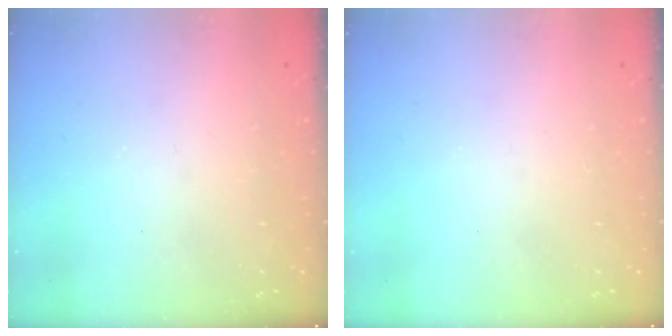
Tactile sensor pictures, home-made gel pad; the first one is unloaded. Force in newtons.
{"total": 0.0}